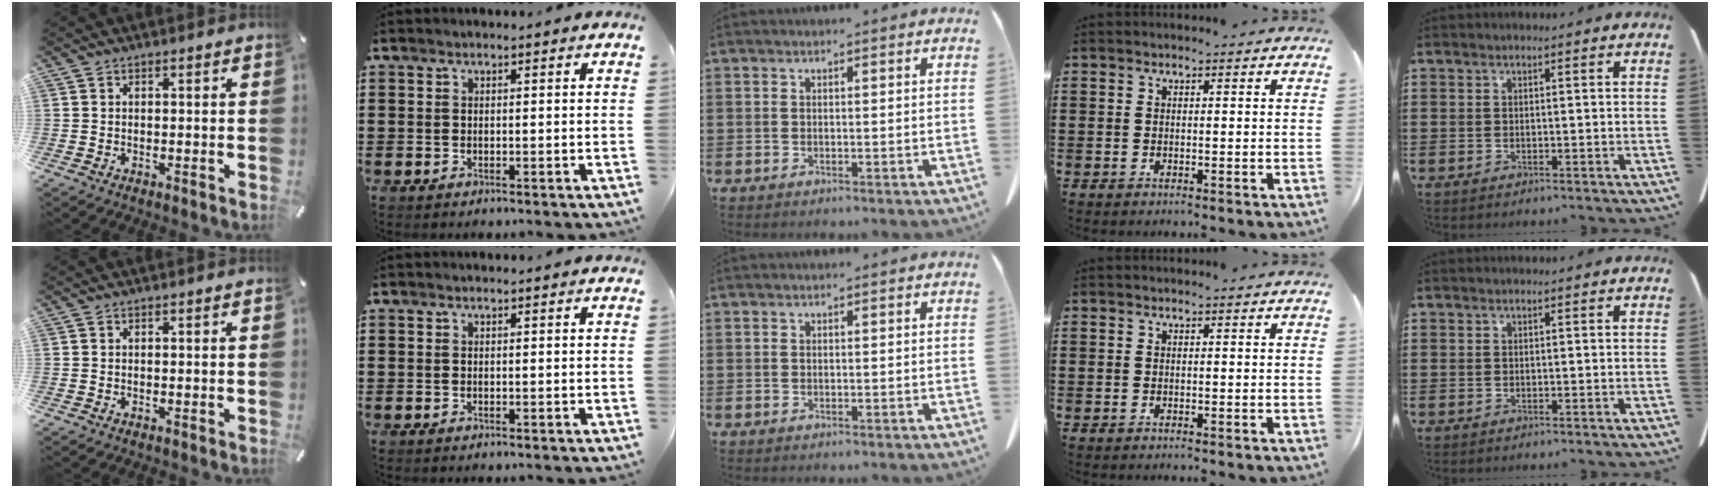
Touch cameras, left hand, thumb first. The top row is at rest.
{}